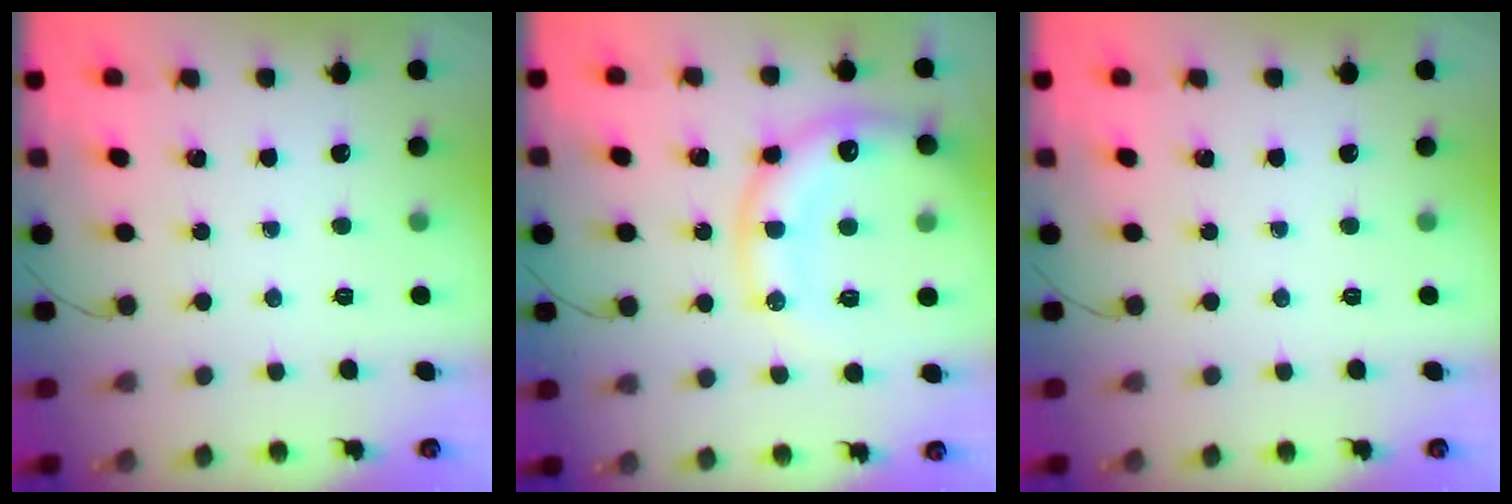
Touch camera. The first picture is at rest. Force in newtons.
{"total": 20.1, "press": 19.8, "slide": 3.5}
{"total": 0.0}